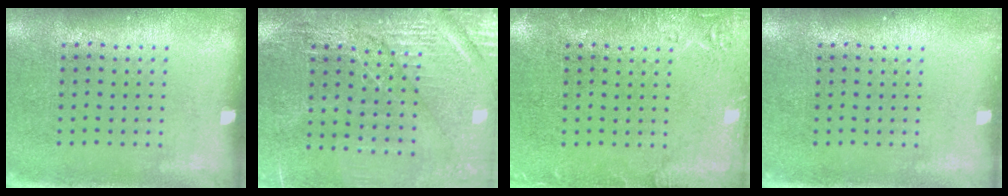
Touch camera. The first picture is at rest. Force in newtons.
{"total": 3.2, "press": 3.2, "slide": 0.4}
{"total": 2.0, "press": 2.0, "slide": 0.4}
{"total": 0.7, "press": 0.7, "slide": 0.1}